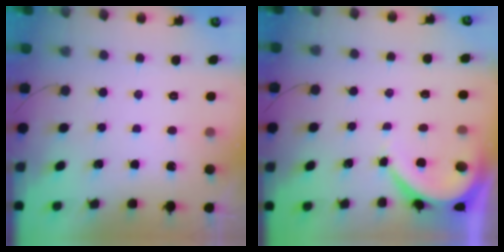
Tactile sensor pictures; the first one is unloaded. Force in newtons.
{"total": 5.3, "press": 5.2, "slide": 0.7}